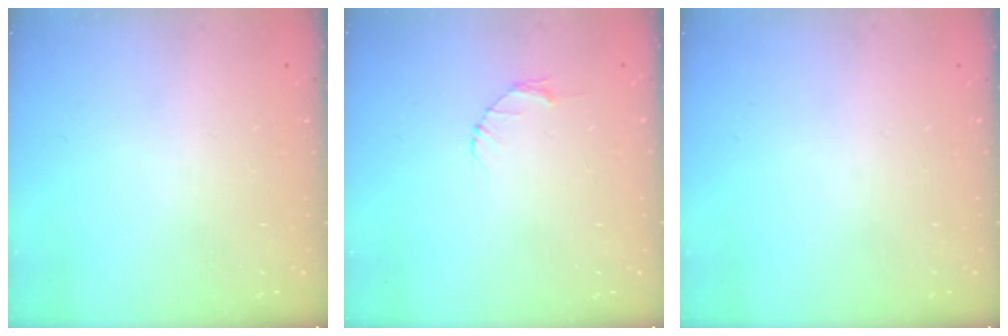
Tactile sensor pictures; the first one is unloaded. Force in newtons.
{"total": 2.6, "press": 2.6, "slide": 0.3}
{"total": 0.0}